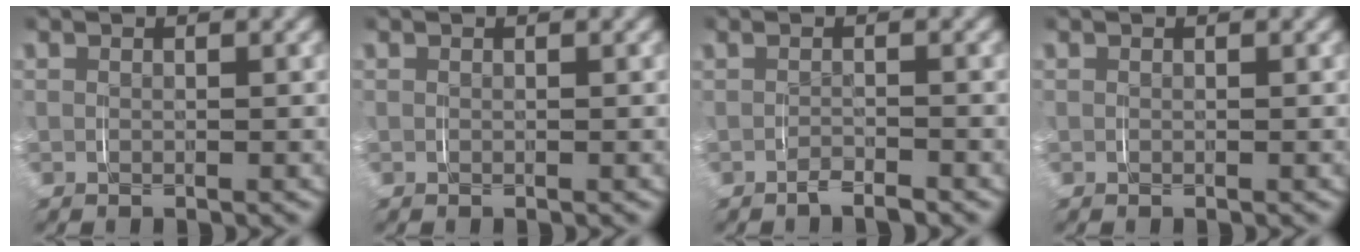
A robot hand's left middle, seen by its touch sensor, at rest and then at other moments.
{"total": 0.0}
{"total": 1.3, "force": [-1.1, -0.1, 0.8], "torque": [-0.015, 0.005, -0.021]}
{"total": 0.0}